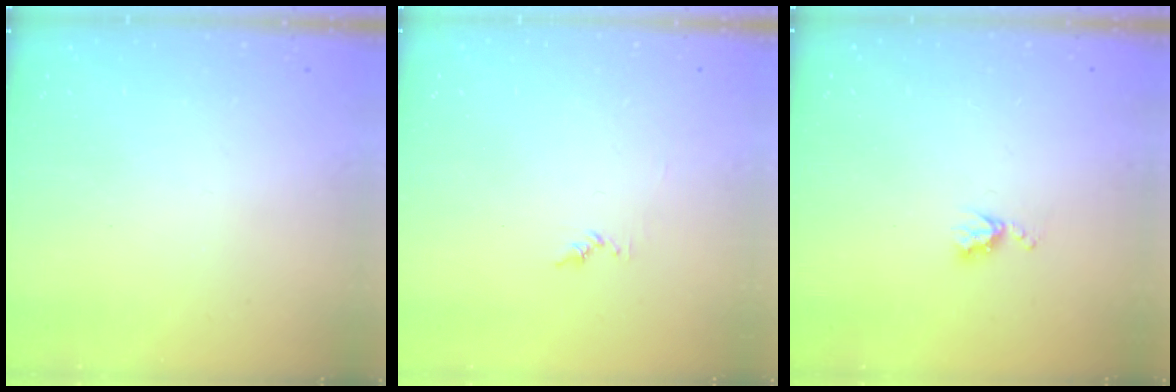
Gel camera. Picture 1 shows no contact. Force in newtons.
{"total": 4.4, "press": 4.4, "slide": 0.4}
{"total": 5.2, "press": 5.2, "slide": 0.5}